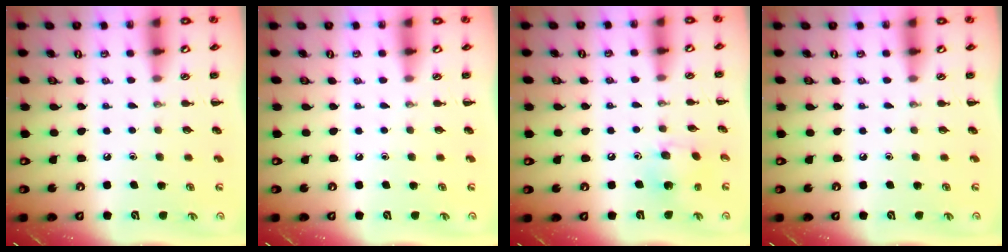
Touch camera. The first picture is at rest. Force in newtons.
{"total": 0.0}
{"total": 4.8, "press": 4.7, "slide": 1.0}
{"total": 0.0}